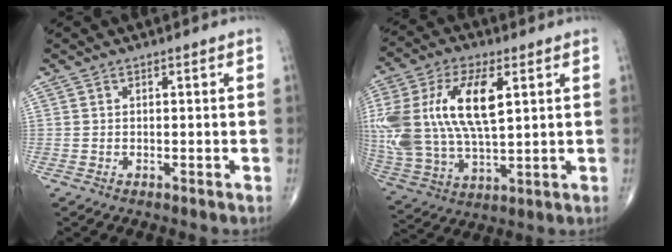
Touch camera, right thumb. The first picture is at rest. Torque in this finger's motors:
{"motor_torque": [1.07, 1.57, 2.11, 0.63, 0.74]}